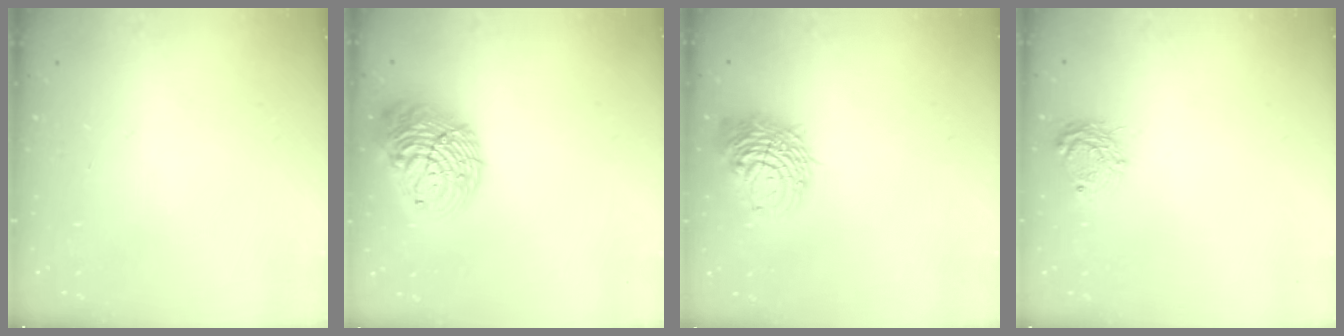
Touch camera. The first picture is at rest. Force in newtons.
{"total": 17.3, "press": 17.1, "slide": 2.2}
{"total": 10.6, "press": 10.5, "slide": 1.3}
{"total": 7.7, "press": 7.7, "slide": 0.4}